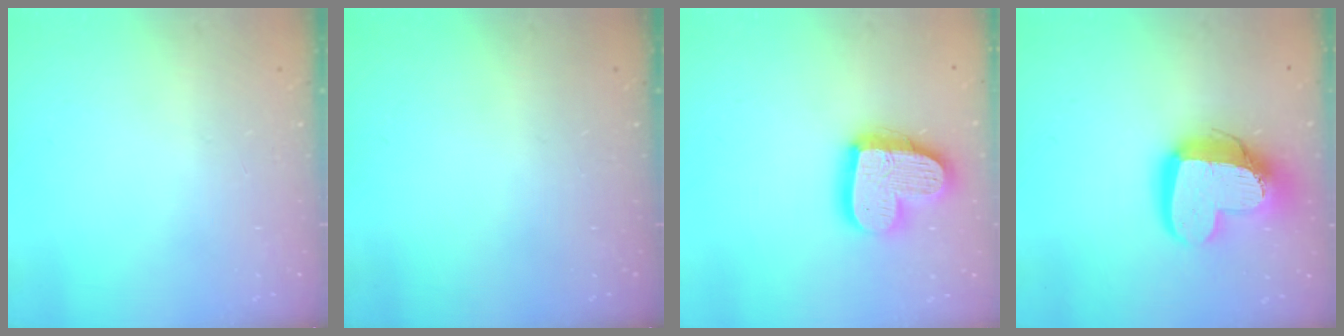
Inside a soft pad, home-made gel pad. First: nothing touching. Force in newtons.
{"total": 0.0}
{"total": 18.7, "press": 18.7, "slide": 1.5}
{"total": 17.2, "press": 17.2, "slide": 1.5}